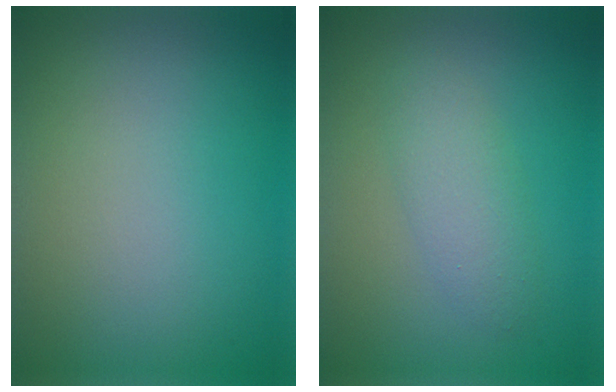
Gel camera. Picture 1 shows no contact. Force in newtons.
{"total": 2.5, "press": 2.5, "slide": 0.1}